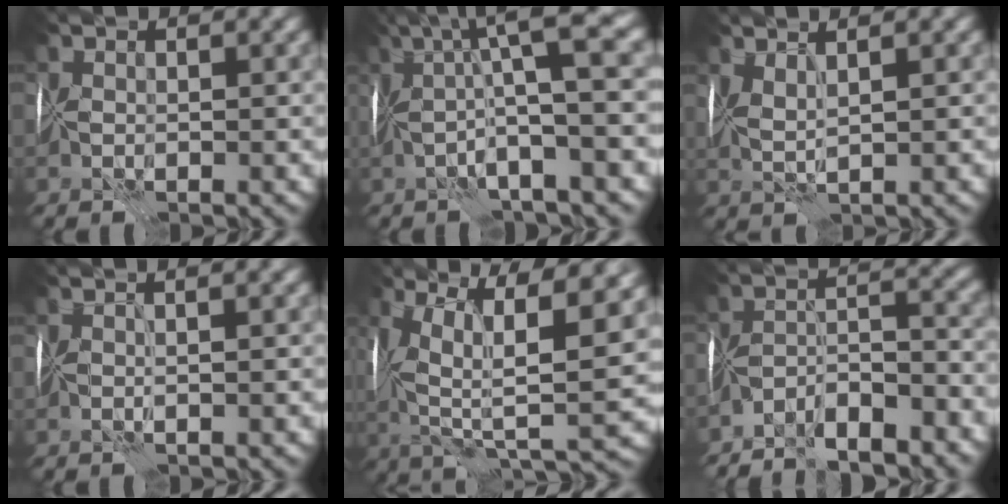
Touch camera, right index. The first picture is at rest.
{"total": 7.5, "force": [1.8, 0.8, 7.2], "torque": [-0.107, 0.023, 0.023]}
{"total": 1.7, "force": [1.1, -0.2, 1.3], "torque": [-0.031, 0.003, 0.023]}
{"total": 1.2, "force": [0.6, -0.4, 1.0], "torque": [-0.010, 0.001, 0.004]}
{"total": 13.1, "force": [4.4, 4.2, 11.6], "torque": [-0.203, 0.015, 0.074]}
{"total": 5.9, "force": [-5.2, 0.8, 2.6], "torque": [-0.033, 0.004, -0.096]}